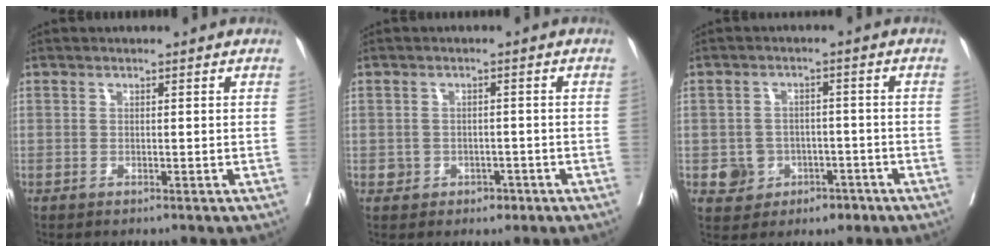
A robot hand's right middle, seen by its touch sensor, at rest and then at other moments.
{"total": 2.6, "force": [-1.1, 2.2, 0.9], "torque": [-0.004, 0.010, -0.008]}
{"total": 5.3, "force": [-2.2, 4.6, 1.2], "torque": [-0.007, 0.015, -0.022]}